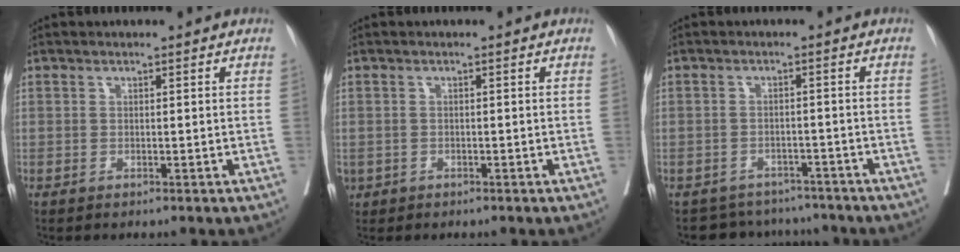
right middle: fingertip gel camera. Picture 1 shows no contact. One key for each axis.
{"total": 1.9, "fx": -1.0, "fy": 1.5, "fz": 0.6, "tx": -0.020, "ty": -0.002, "tz": -0.012}
{"total": 7.0, "fx": -6.4, "fy": 2.8, "fz": -0.1, "tx": 0.003, "ty": 0.017, "tz": -0.079}